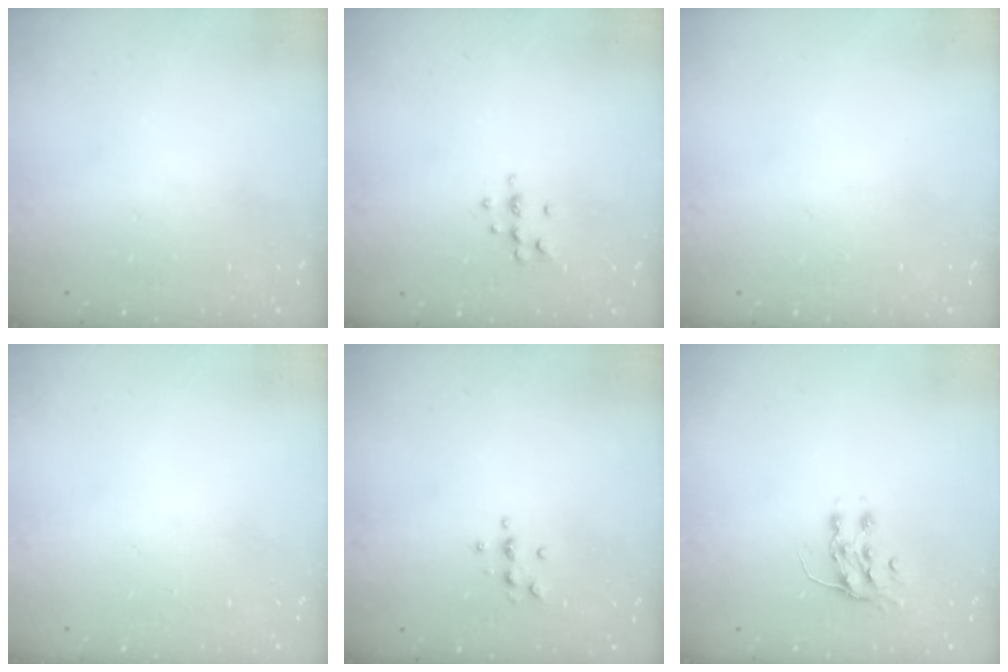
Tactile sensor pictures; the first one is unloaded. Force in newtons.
{"total": 5.5, "press": 5.2, "slide": 1.6}
{"total": 0.0}
{"total": 0.0}
{"total": 4.6, "press": 4.6, "slide": 0.6}
{"total": 7.6, "press": 7.5, "slide": 0.9}